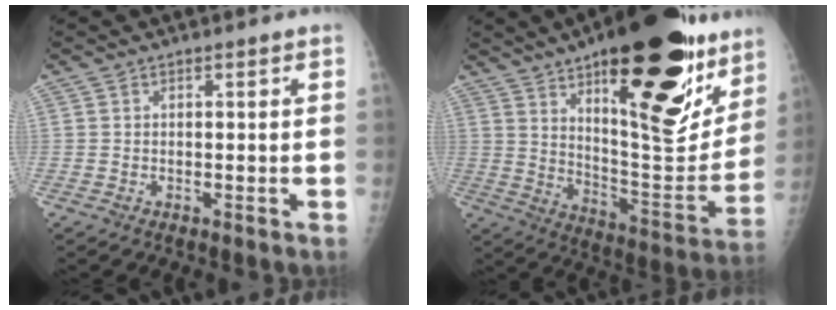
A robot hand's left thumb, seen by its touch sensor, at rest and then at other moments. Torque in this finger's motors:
{"motor_torque": [0.79, 1.26, 1.39, -1.38, 0.36]}